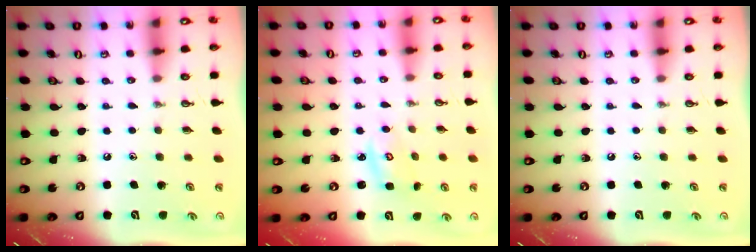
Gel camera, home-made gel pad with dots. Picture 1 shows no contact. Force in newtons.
{"total": 2.9, "press": 2.9, "slide": 0.4}
{"total": 0.0}